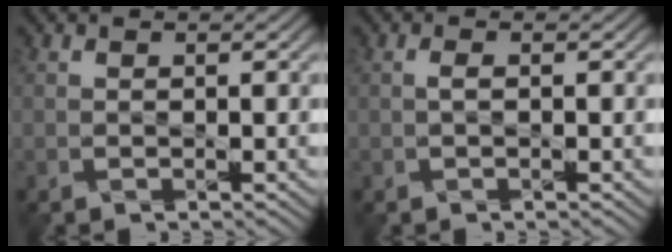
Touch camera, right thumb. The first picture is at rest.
{"total": 0.6, "force": [0.0, 0.2, 0.6], "torque": [-0.013, 0.003, -0.001]}